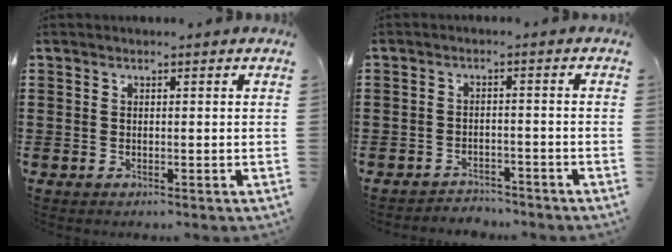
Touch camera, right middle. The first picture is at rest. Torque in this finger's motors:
{"motor_torque": [0.02, -0.07, -0.01, -0.02]}